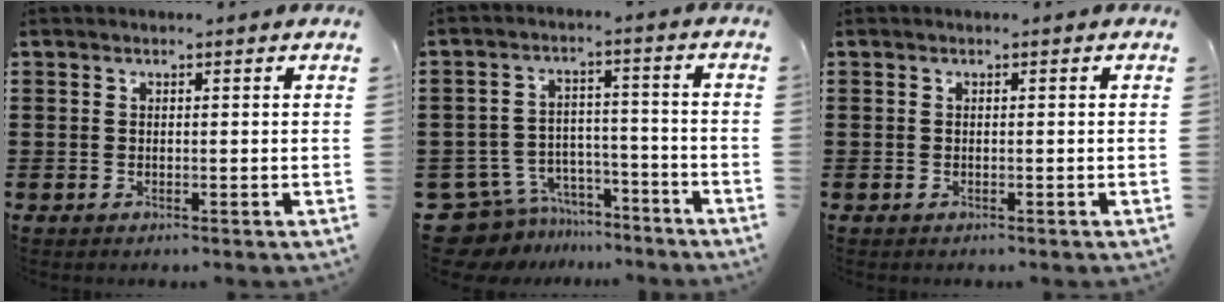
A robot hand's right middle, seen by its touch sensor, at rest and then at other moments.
{"total": 8.3, "force": [-7.5, 3.4, 1.0], "torque": [-0.045, 0.024, -0.152]}
{"total": 0.0}